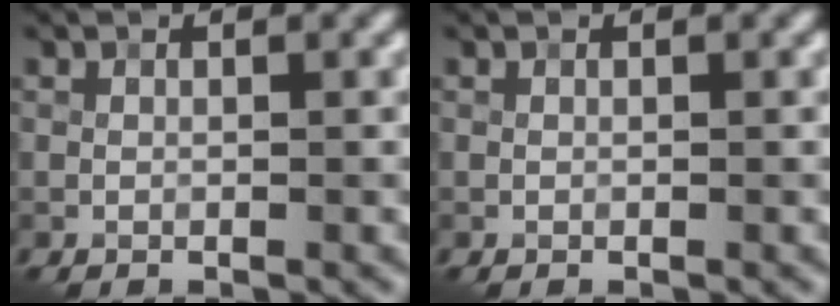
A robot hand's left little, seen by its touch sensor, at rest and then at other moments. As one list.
[{"total": 0.0}]